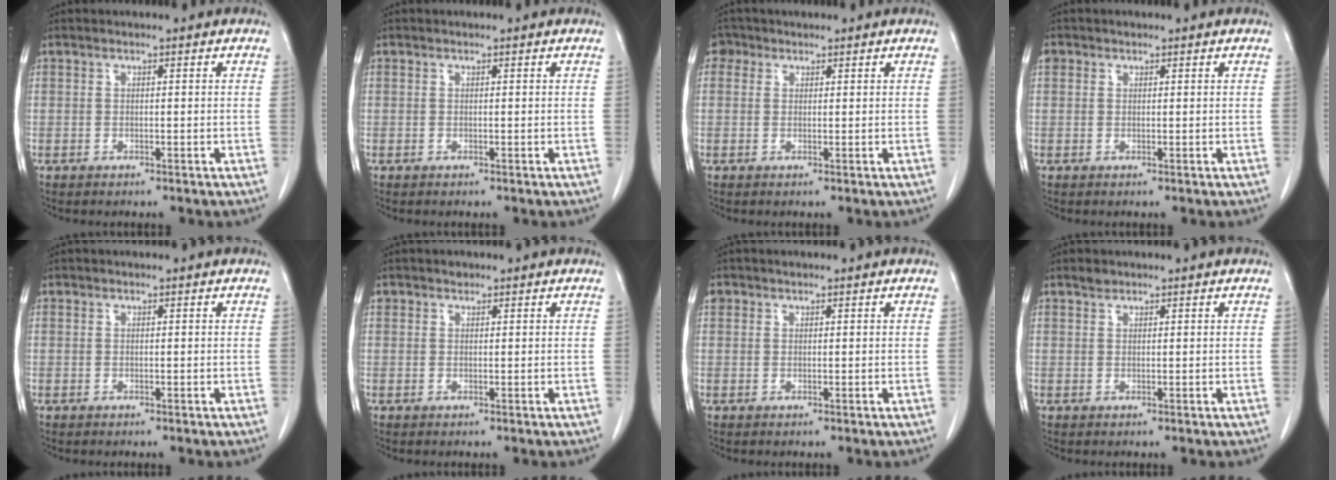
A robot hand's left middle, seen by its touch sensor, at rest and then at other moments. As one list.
[{"total": 0.0}, {"total": 2.2, "force": [1.2, 1.8, 0.3], "torque": [-0.003, 0.008, 0.017]}, {"total": 1.3, "force": [0.7, 1.1, 0.3], "torque": [-0.001, 0.008, 0.011]}, {"total": 0.0}, {"total": 0.9, "force": [0.7, 0.6, 0.1], "torque": [0.000, 0.004, 0.010]}, {"total": 1.2, "force": [0.8, 0.8, 0.2], "torque": [-0.003, 0.010, 0.014]}, {"total": 0.9, "force": [0.8, 0.3, 0.1], "torque": [-0.004, -0.001, 0.014]}]